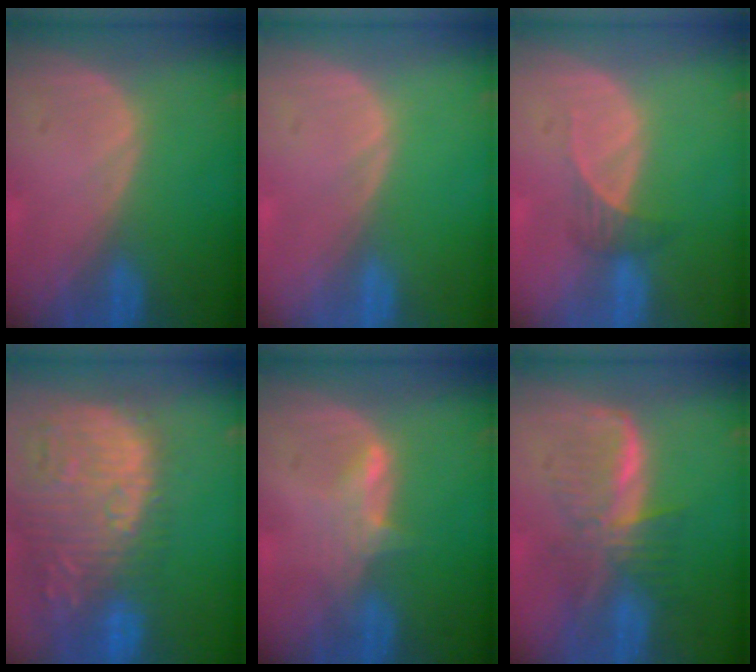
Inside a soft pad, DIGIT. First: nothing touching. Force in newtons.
{"total": 0.0}
{"total": 2.1, "press": 1.9, "slide": 0.9}
{"total": 15.6, "press": 13.1, "slide": 8.5}
{"total": 2.9, "press": 2.9, "slide": 0.4}
{"total": 6.5, "press": 6.3, "slide": 1.6}